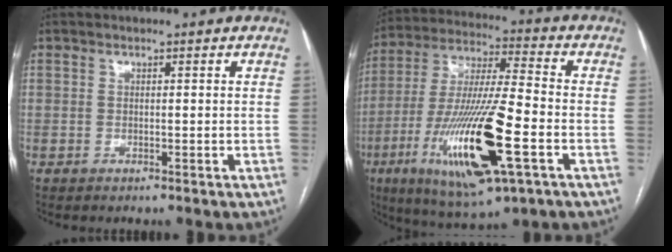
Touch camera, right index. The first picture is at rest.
{"total": 21.3, "force": [-7.7, 3.0, 19.6], "torque": [-0.406, -0.035, -0.131]}